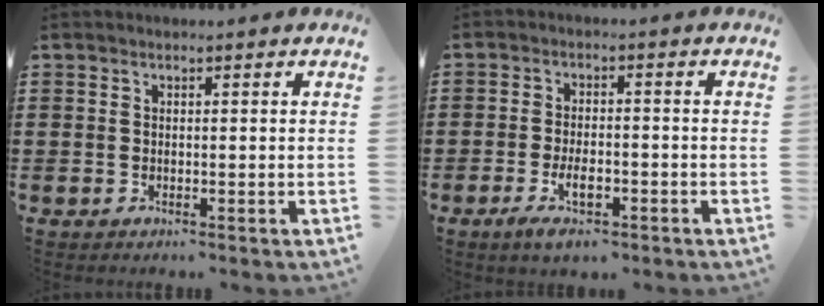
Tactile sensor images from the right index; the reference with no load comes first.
{"total": 4.8, "force": [-2.4, 1.8, 3.8], "torque": [-0.076, 0.002, -0.046]}